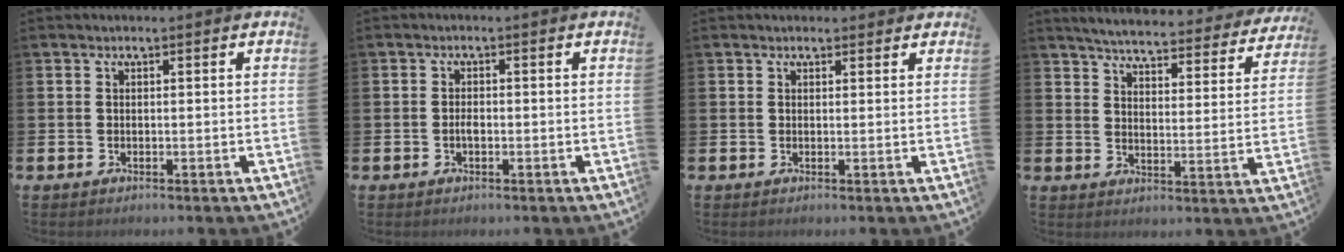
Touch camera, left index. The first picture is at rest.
{"total": 1.3, "force": [-0.3, 0.6, 1.1], "torque": [-0.015, -0.003, -0.008]}
{"total": 1.2, "force": [1.0, 0.6, 0.1], "torque": [0.010, 0.001, 0.017]}
{"total": 4.8, "force": [4.6, 0.4, 1.3], "torque": [-0.039, -0.039, 0.073]}